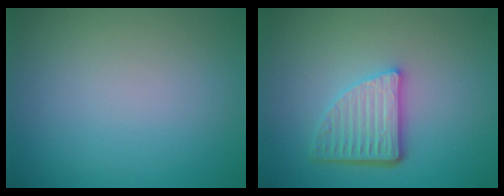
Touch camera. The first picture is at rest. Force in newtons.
{"total": 4.9, "press": 3.5, "slide": 3.4}